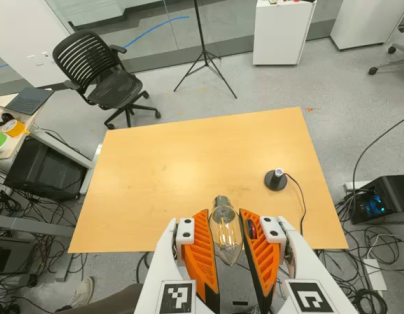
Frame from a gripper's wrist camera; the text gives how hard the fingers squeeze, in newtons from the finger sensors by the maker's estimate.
{"total": 12.6, "left": 13.6, "right": 11.6}